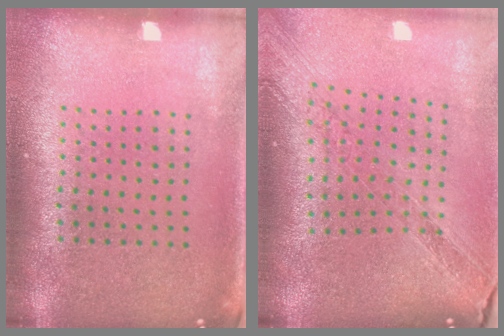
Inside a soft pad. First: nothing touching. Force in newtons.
{"total": 1.4, "press": 1.3, "slide": 0.5}